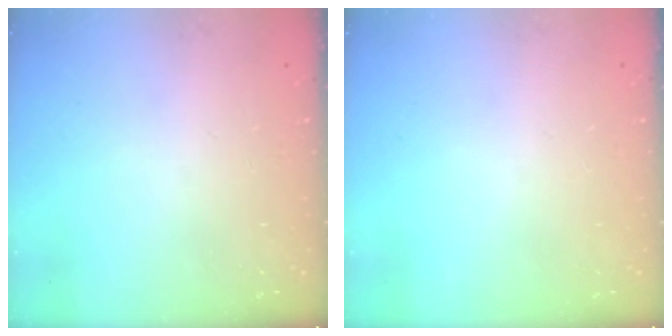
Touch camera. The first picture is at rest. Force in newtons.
{"total": 0.0}